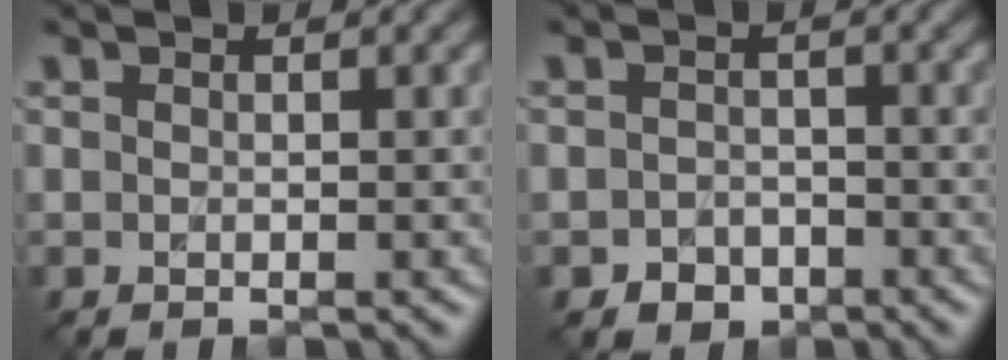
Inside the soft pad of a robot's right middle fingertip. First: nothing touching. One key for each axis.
{"total": 1.4, "fx": -0.9, "fy": 1.0, "fz": -0.3, "tx": 0.005, "ty": 0.013, "tz": -0.018}